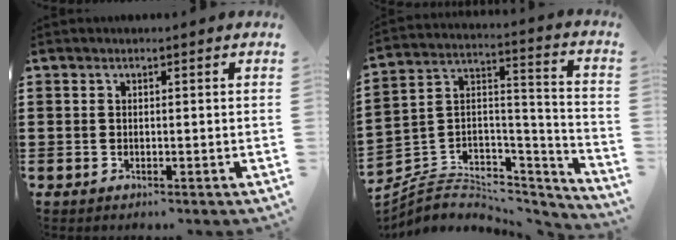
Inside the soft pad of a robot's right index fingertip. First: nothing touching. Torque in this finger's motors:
{"motor_torque": [-1.70, 0.26, -1.05, -0.21]}